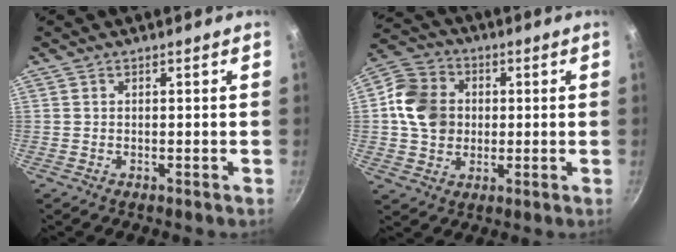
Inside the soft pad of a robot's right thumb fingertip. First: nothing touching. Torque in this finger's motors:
{"motor_torque": [-0.27, 0.40, 0.40, -0.15, 0.06]}